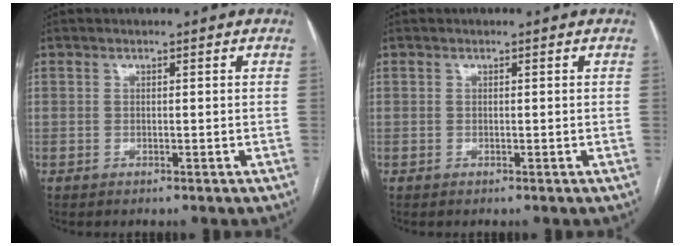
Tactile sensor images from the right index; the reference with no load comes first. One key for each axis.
{"total": 0.0}